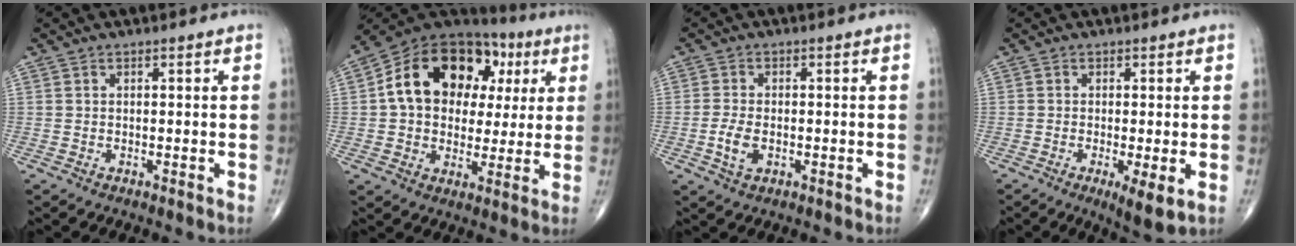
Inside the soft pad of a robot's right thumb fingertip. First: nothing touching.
{"total": 20.8, "force": [4.6, 14.5, 14.2], "torque": [-0.195, 0.027, 0.068]}
{"total": 4.2, "force": [-1.0, 2.4, 3.3], "torque": [-0.069, 0.000, -0.019]}
{"total": 5.3, "force": [-1.4, 1.1, 5.0], "torque": [-0.086, -0.019, -0.025]}